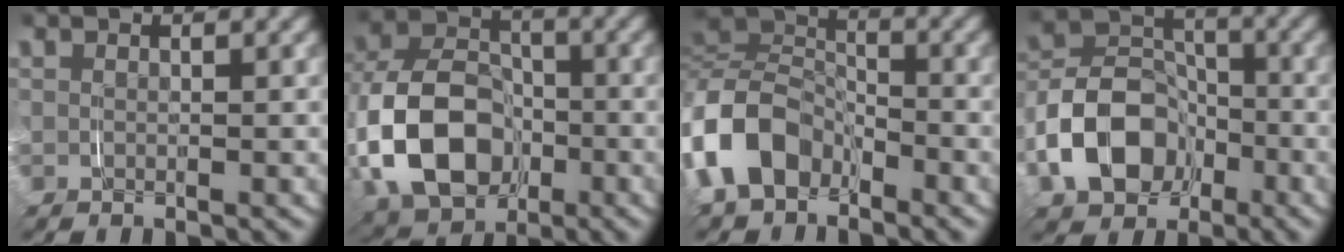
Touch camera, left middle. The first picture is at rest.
{"total": 11.6, "force": [-2.3, 8.9, 7.1], "torque": [-0.158, -0.028, -0.036]}
{"total": 8.3, "force": [-3.0, 6.5, 4.2], "torque": [-0.124, -0.008, -0.059]}
{"total": 8.4, "force": [-2.9, 6.7, 4.1], "torque": [-0.076, -0.015, -0.052]}